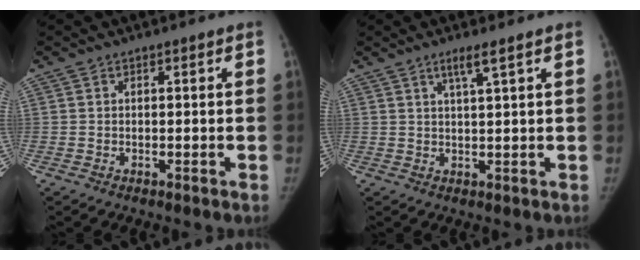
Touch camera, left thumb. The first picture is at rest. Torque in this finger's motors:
{"motor_torque": [-0.09, -0.25, 0.58, -0.16, -0.04]}